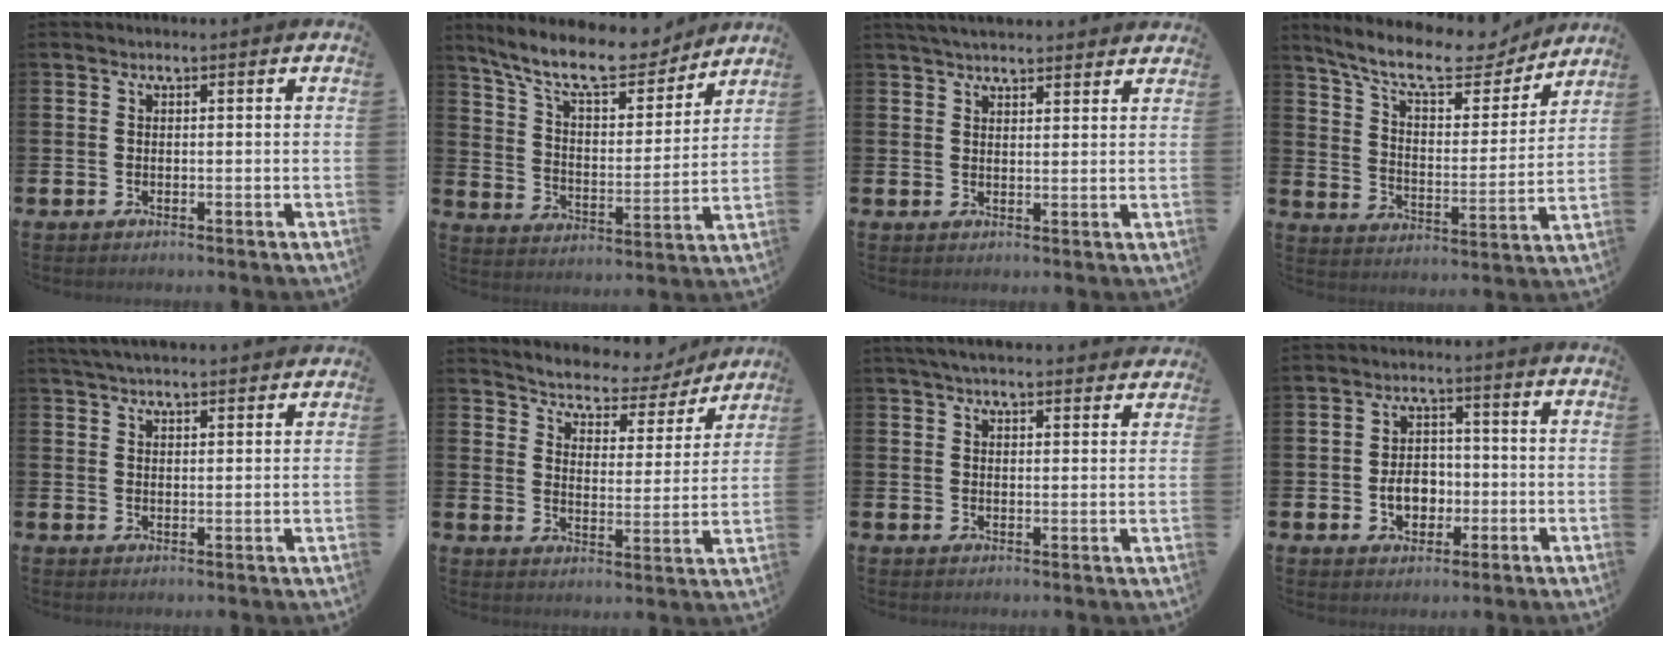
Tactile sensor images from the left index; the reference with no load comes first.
{"total": 11.8, "force": [10.4, 3.1, 4.6], "torque": [-0.118, -0.063, 0.182]}
{"total": 3.7, "force": [3.6, 0.5, 0.7], "torque": [-0.020, -0.011, 0.067]}
{"total": 11.0, "force": [9.7, 2.9, 4.3], "torque": [-0.111, -0.058, 0.166]}
{"total": 3.9, "force": [3.8, 0.4, 0.9], "torque": [-0.024, -0.010, 0.071]}
{"total": 5.5, "force": [5.2, 1.7, 0.4], "torque": [-0.031, -0.045, 0.083]}
{"total": 4.2, "force": [4.0, 0.4, 1.2], "torque": [-0.030, -0.012, 0.073]}
{"total": 4.8, "force": [-1.1, 3.6, 3.0], "torque": [-0.040, 0.000, -0.026]}